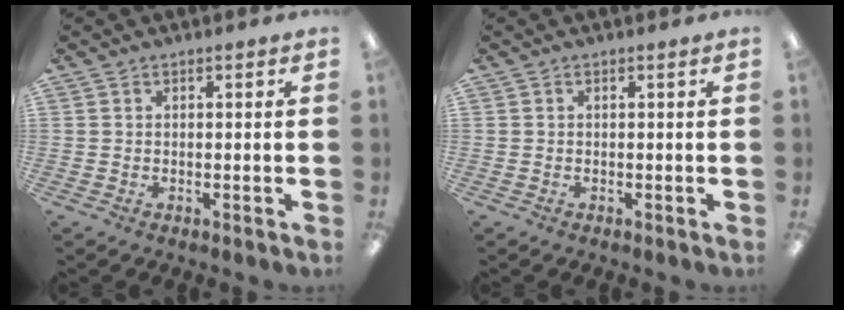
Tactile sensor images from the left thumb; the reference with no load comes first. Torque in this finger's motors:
{"motor_torque": [0.00, 0.00, 0.05, 0.00, 0.00]}